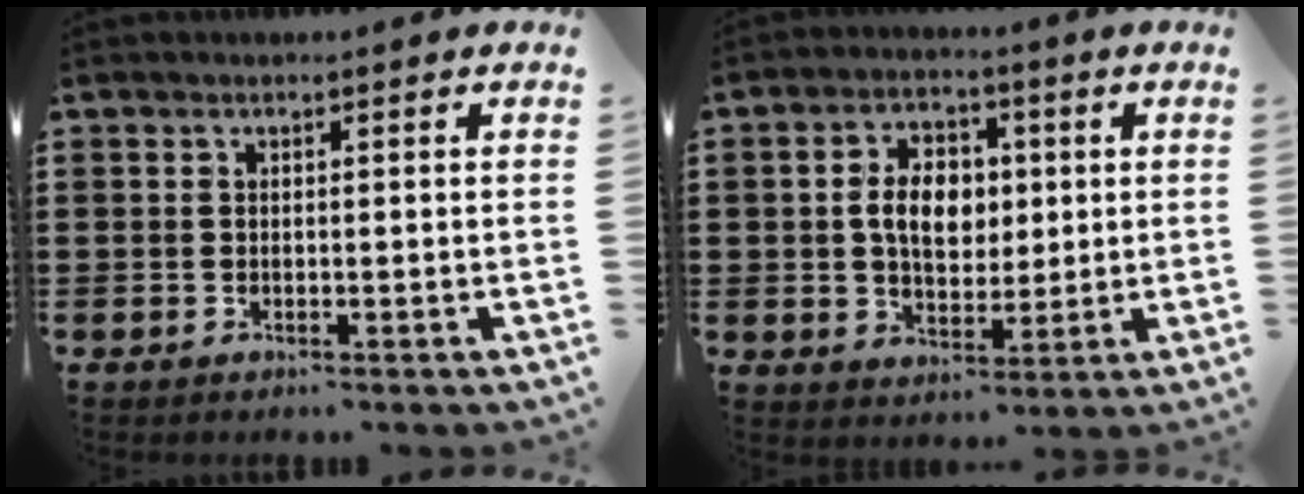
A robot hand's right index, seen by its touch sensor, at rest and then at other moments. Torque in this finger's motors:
{"motor_torque": [0.65, -0.24, 0.44, 0.10]}